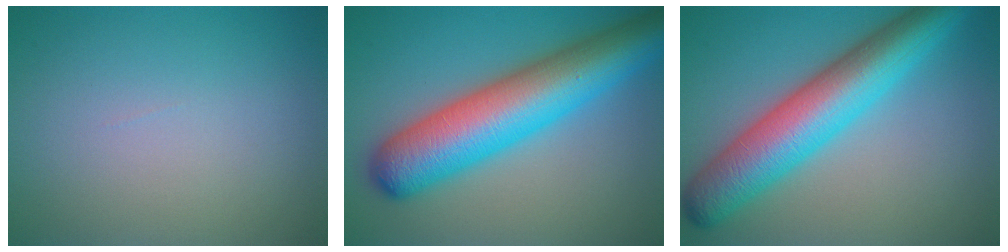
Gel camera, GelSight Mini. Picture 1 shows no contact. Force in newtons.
{"total": 11.1, "press": 11.1, "slide": 0.3}
{"total": 9.6, "press": 9.6, "slide": 0.1}